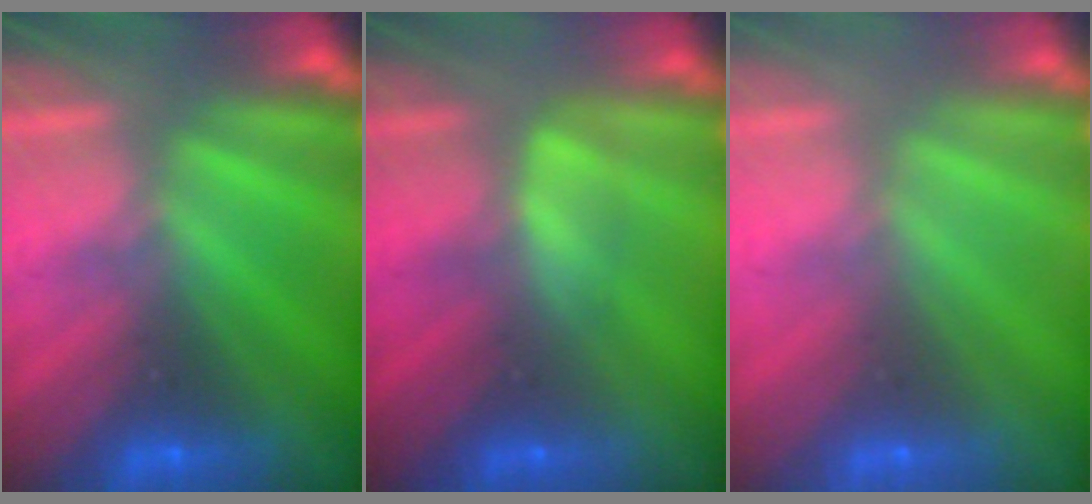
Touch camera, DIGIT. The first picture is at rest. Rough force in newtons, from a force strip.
{"total": 2.4}
{"total": 3.5}